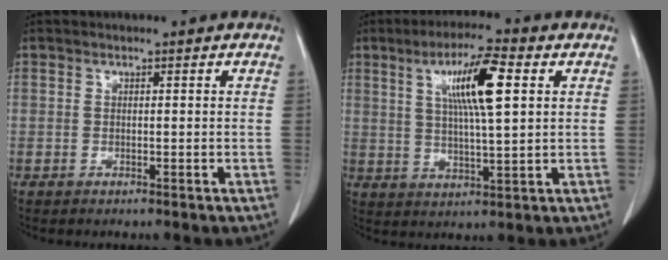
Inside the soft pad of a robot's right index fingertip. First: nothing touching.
{"total": 10.3, "force": [3.3, 1.0, 9.7], "torque": [-0.172, 0.008, 0.058]}